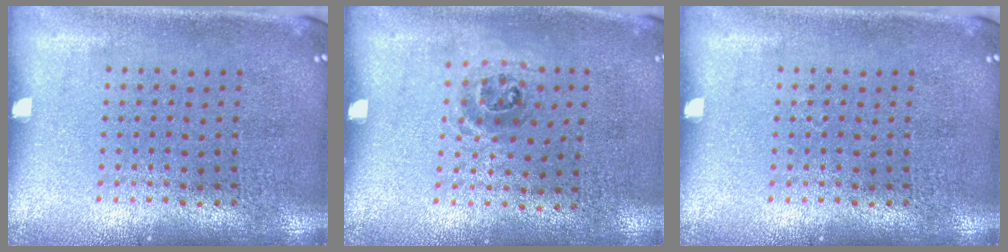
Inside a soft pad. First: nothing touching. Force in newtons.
{"total": 0.9, "press": 0.7, "slide": 0.7}
{"total": 0.0}